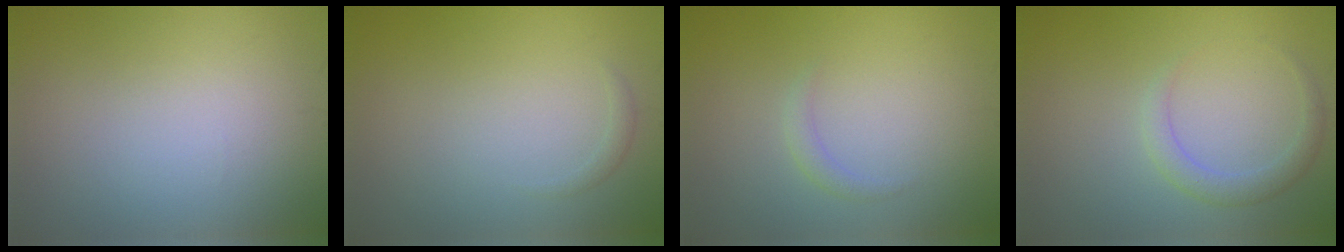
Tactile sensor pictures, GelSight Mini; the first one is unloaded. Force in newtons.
{"total": 0.6, "press": 0.6, "slide": 0.0}
{"total": 1.0, "press": 1.0, "slide": 0.0}
{"total": 1.9, "press": 1.9, "slide": 0.1}